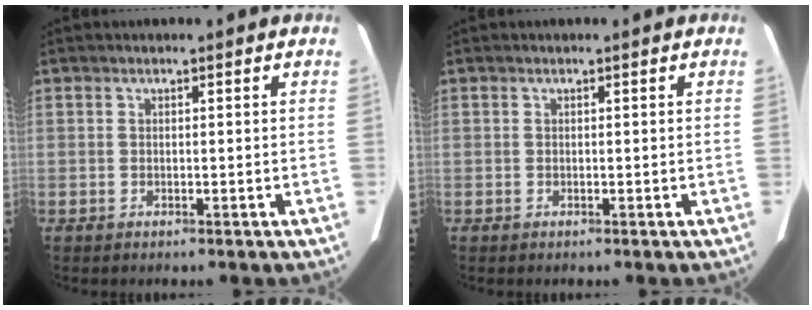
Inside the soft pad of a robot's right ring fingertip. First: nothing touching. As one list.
[{"total": 0.0}]